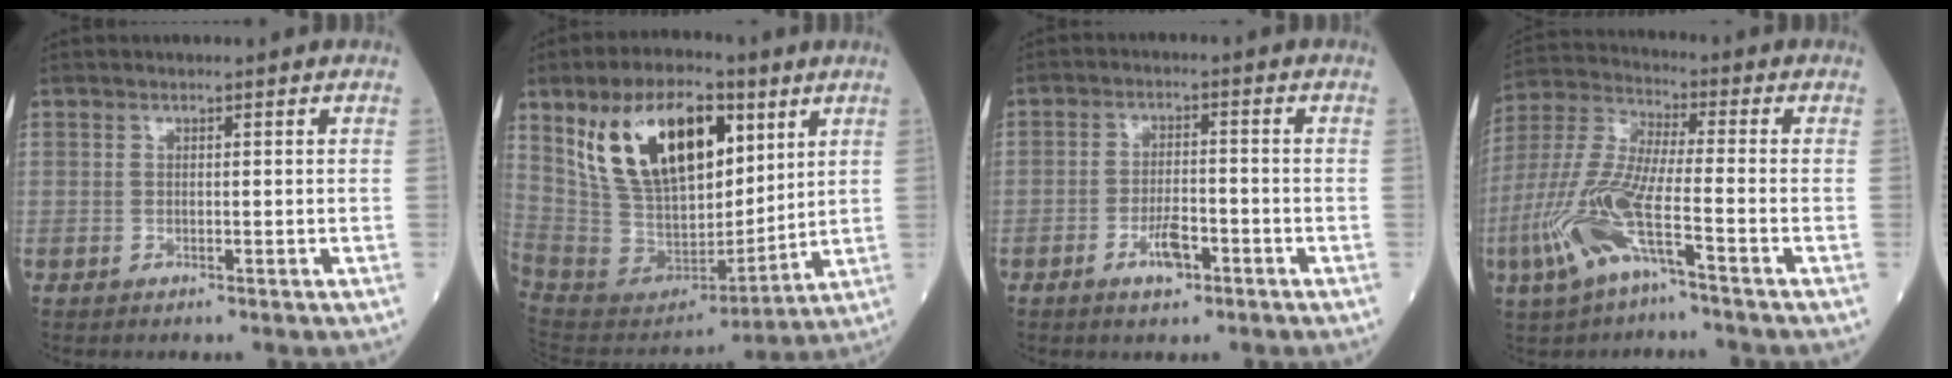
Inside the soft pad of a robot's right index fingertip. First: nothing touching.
{"total": 22.1, "force": [9.8, 10.9, 16.5], "torque": [-0.326, 0.021, 0.185]}
{"total": 4.6, "force": [-2.4, 1.6, 3.6], "torque": [-0.068, 0.001, -0.040]}
{"total": 12.4, "force": [-5.2, 1.8, 11.1], "torque": [-0.255, -0.001, -0.105]}